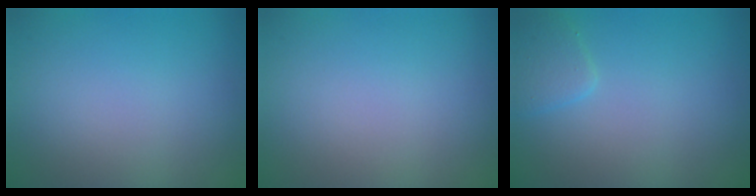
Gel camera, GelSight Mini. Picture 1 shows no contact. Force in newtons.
{"total": 0.0}
{"total": 1.5, "press": 1.5, "slide": 0.1}